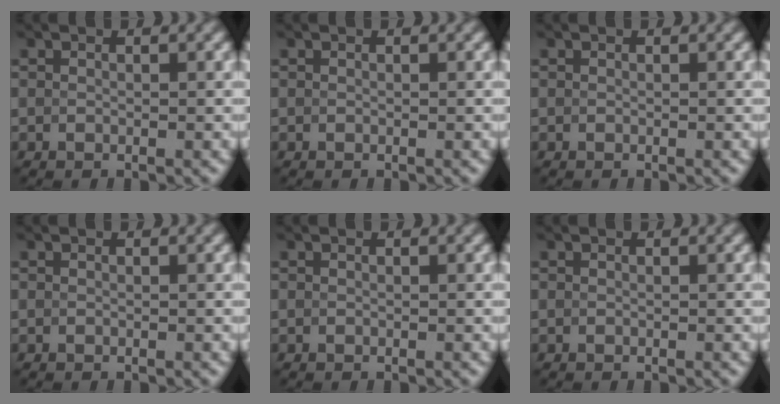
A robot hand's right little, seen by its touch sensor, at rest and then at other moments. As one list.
[{"total": 0.0}, {"total": 0.0}, {"total": 0.0}, {"total": 0.0}, {"total": 0.0}]